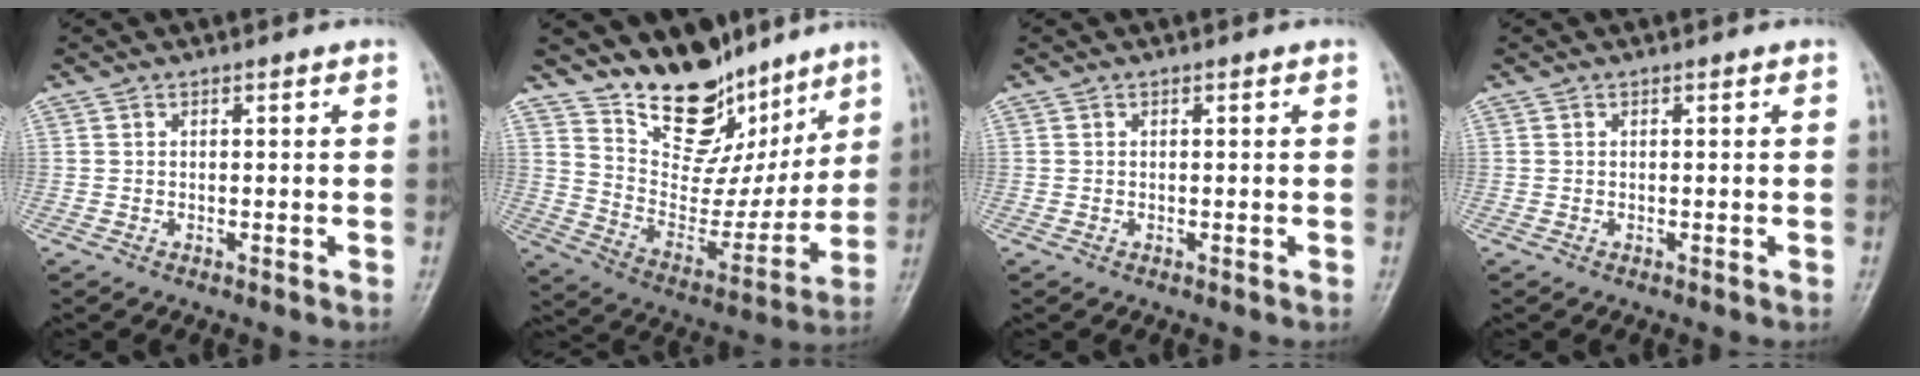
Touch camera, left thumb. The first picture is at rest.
{"total": 17.8, "force": [13.5, 9.2, 7.2], "torque": [-0.049, -0.083, 0.234]}
{"total": 0.0}
{"total": 0.0}